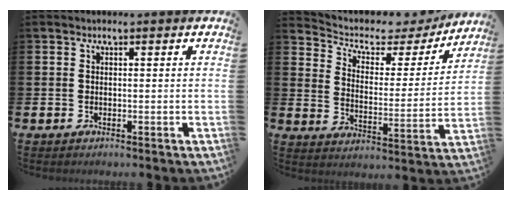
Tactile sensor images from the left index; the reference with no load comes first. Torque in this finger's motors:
{"motor_torque": [1.13, -1.01, 0.12, 0.03]}